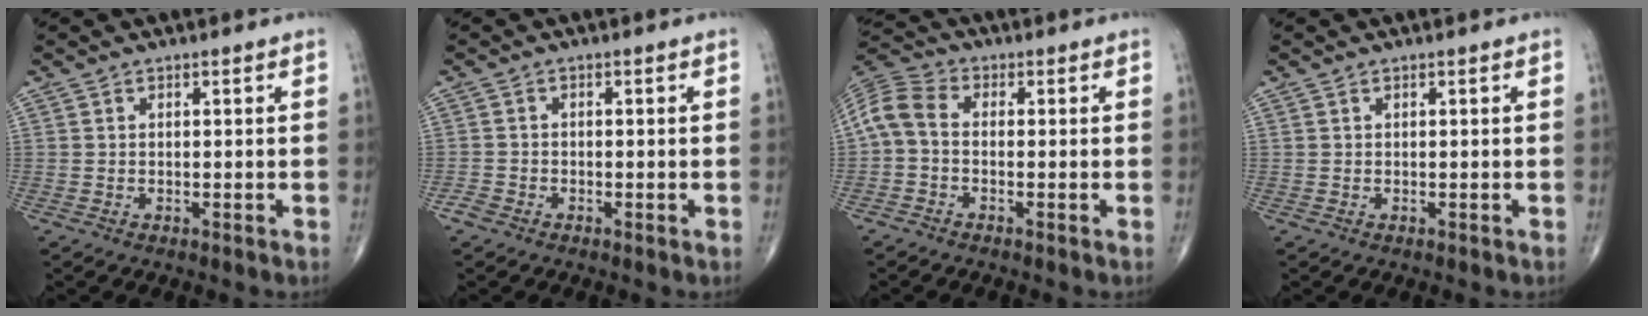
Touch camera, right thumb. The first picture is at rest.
{"total": 1.7, "force": [-1.2, 1.0, 0.5], "torque": [-0.010, 0.001, -0.027]}
{"total": 6.9, "force": [-0.8, 4.5, 5.1], "torque": [-0.103, 0.021, -0.034]}
{"total": 0.0}